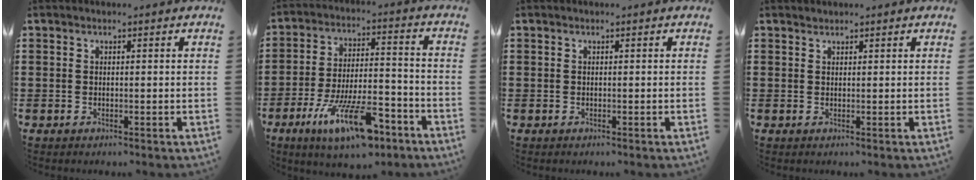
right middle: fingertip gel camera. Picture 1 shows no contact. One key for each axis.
{"total": 13.0, "fx": -7.8, "fy": 3.8, "fz": 9.8, "tx": -0.184, "ty": 0.017, "tz": -0.142}
{"total": 0.0}
{"total": 0.8, "fx": 0.7, "fy": 0.1, "fz": -0.2, "tx": 0.001, "ty": -0.001, "tz": 0.015}